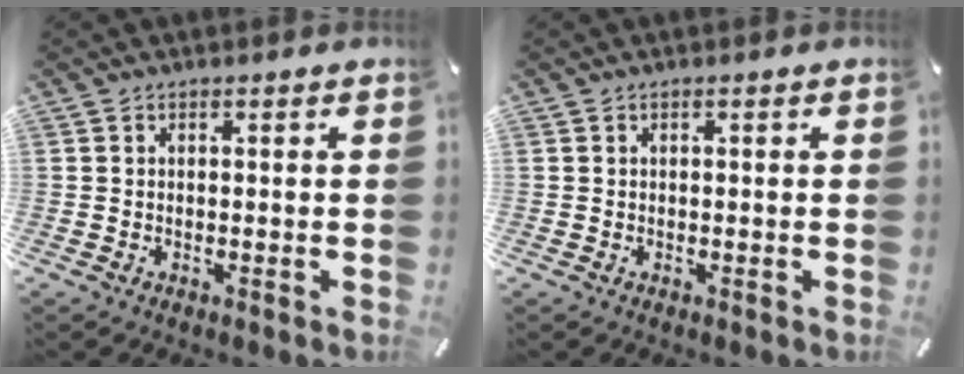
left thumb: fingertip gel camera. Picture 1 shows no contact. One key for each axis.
{"total": 0.0}